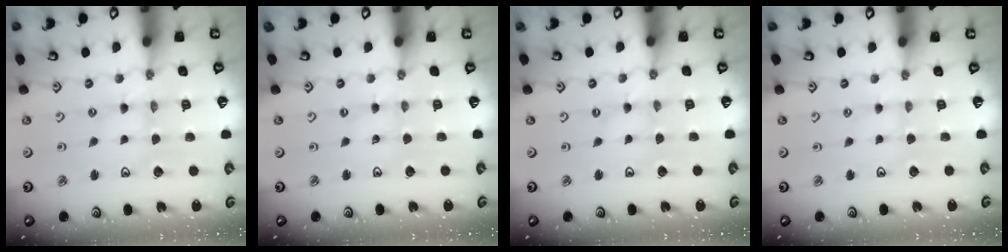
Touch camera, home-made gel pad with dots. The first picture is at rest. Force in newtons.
{"total": 0.0}
{"total": 0.0}
{"total": 1.2, "press": 1.2, "slide": 0.4}